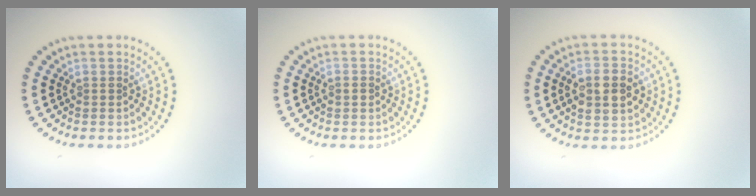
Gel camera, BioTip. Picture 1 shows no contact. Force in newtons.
{"total": 1.0, "press": 1.0, "slide": 0.2}
{"total": 3.6, "press": 3.6, "slide": 0.5}